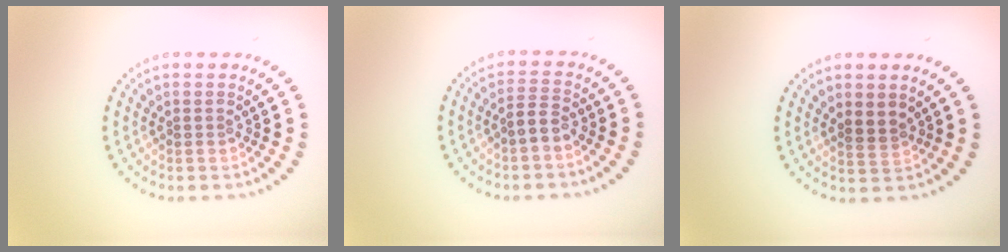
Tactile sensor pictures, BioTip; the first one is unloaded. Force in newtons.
{"total": 1.7, "press": 1.3, "slide": 1.0}
{"total": 1.6, "press": 1.4, "slide": 0.8}